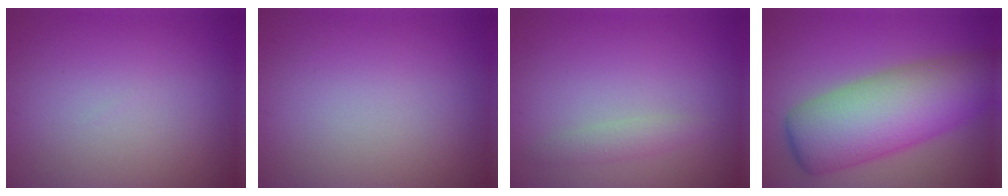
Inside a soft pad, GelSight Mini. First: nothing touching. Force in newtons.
{"total": 0.0}
{"total": 1.3, "press": 1.3, "slide": 0.1}
{"total": 9.5, "press": 9.5, "slide": 0.2}